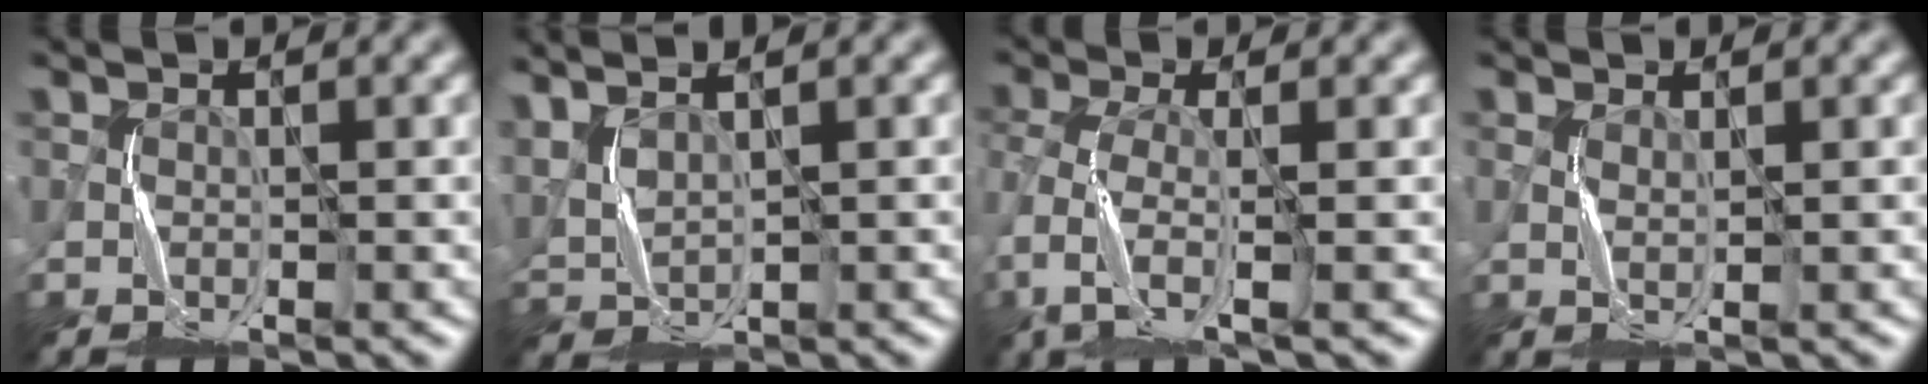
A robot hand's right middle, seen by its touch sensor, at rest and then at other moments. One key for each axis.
{"total": 3.8, "fx": 3.1, "fy": 1.4, "fz": 1.8, "tx": -0.060, "ty": 0.024, "tz": 0.061}
{"total": 4.0, "fx": -2.4, "fy": 1.1, "fz": 3.0, "tx": -0.084, "ty": -0.011, "tz": -0.056}
{"total": 0.6, "fx": 0.5, "fy": -0.2, "fz": -0.1, "tx": -0.006, "ty": -0.002, "tz": 0.012}